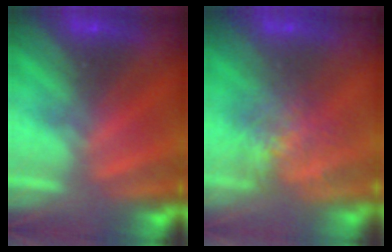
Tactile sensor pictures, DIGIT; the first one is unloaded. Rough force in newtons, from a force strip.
{"total": 8.3}